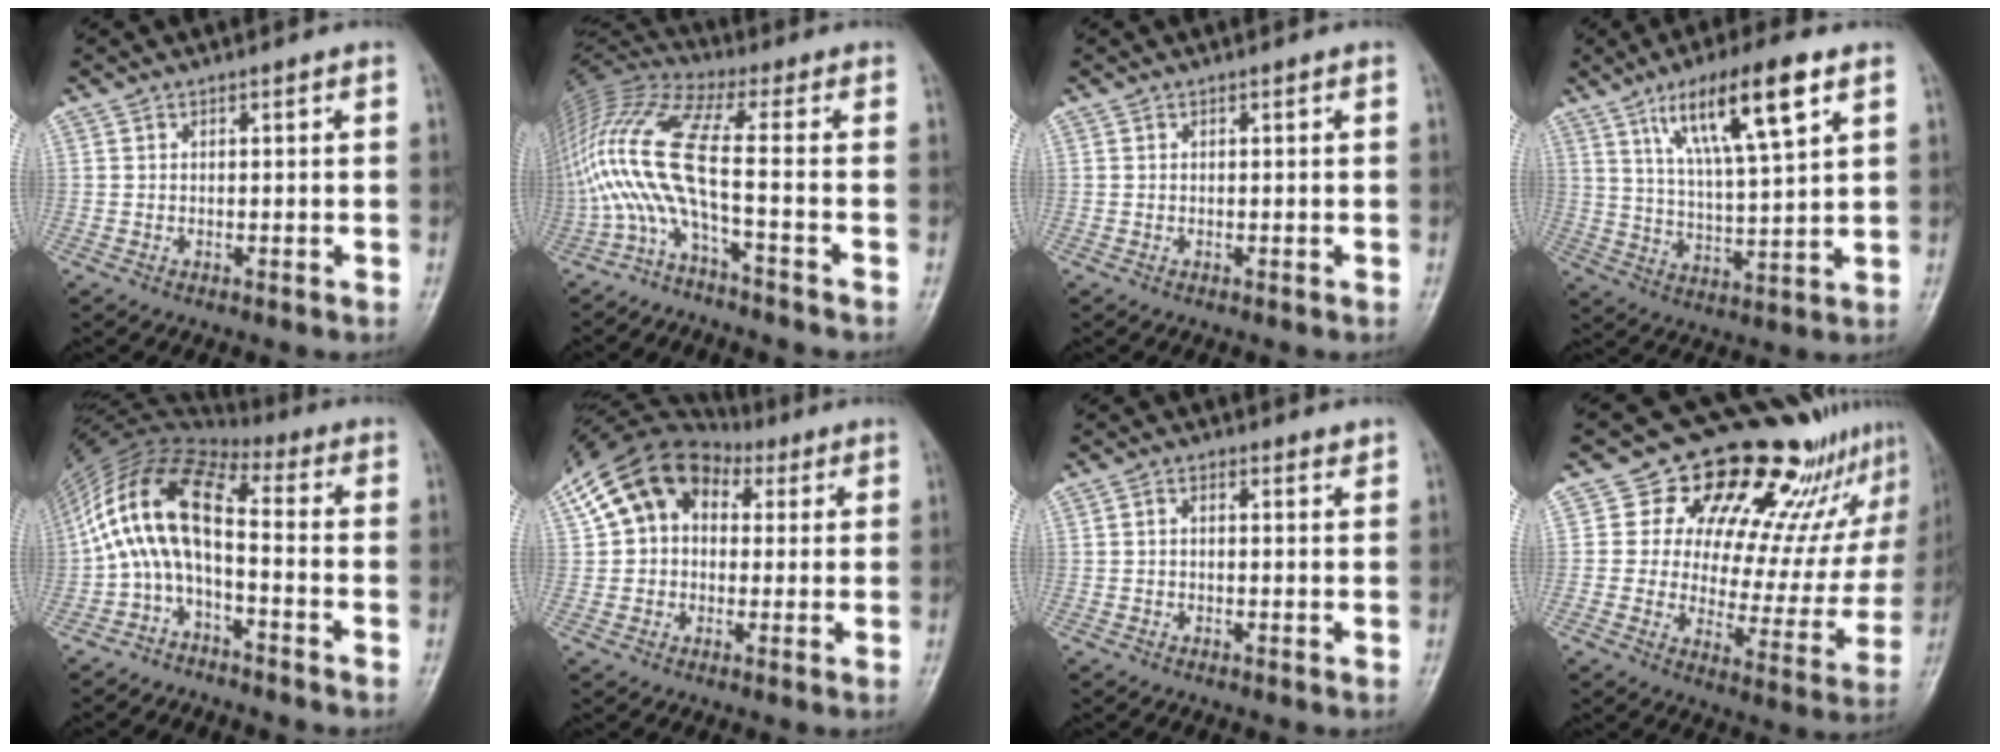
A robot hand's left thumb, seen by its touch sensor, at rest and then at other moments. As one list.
[{"total": 13.3, "force": [-4.5, 0.6, 12.5], "torque": [-0.306, 0.070, -0.095]}, {"total": 0.0}, {"total": 15.1, "force": [7.5, 3.2, 12.8], "torque": [-0.216, -0.022, 0.136]}, {"total": 13.3, "force": [-2.9, 5.9, 11.5], "torque": [-0.225, 0.074, -0.070]}, {"total": 15.6, "force": [5.0, 11.4, 9.4], "torque": [-0.166, 0.038, 0.081]}, {"total": 1.8, "force": [0.6, 1.1, 1.3], "torque": [-0.013, 0.005, 0.005]}, {"total": 22.3, "force": [15.1, 11.0, 12.3], "torque": [-0.111, -0.060, 0.197]}]